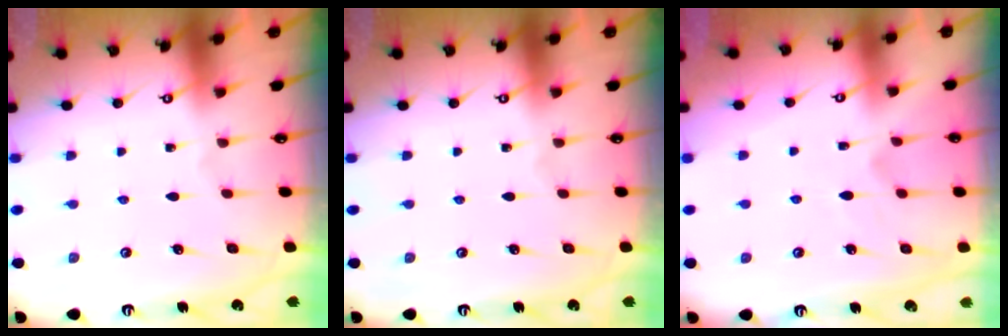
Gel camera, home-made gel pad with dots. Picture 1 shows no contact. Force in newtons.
{"total": 0.0}
{"total": 2.4, "press": 2.2, "slide": 1.1}